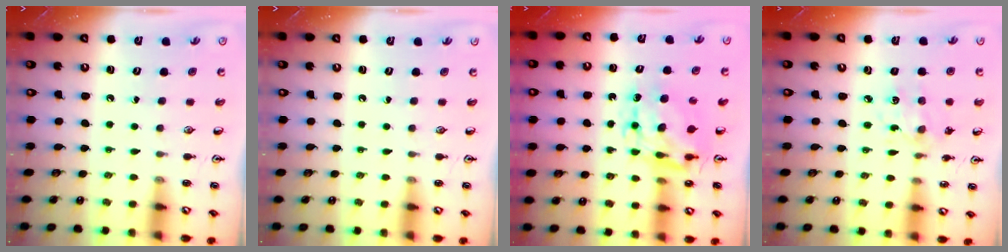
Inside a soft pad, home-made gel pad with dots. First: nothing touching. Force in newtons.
{"total": 0.0}
{"total": 9.1, "press": 9.0, "slide": 0.8}
{"total": 3.3, "press": 3.1, "slide": 1.1}